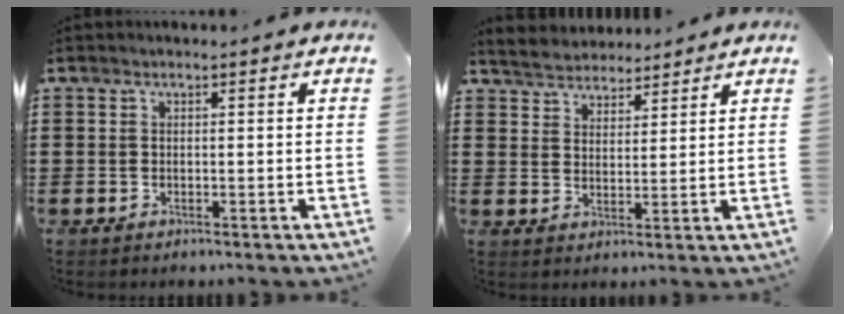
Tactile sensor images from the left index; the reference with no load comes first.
{"total": 3.8, "force": [3.6, 1.1, -0.2], "torque": [-0.014, -0.008, 0.065]}